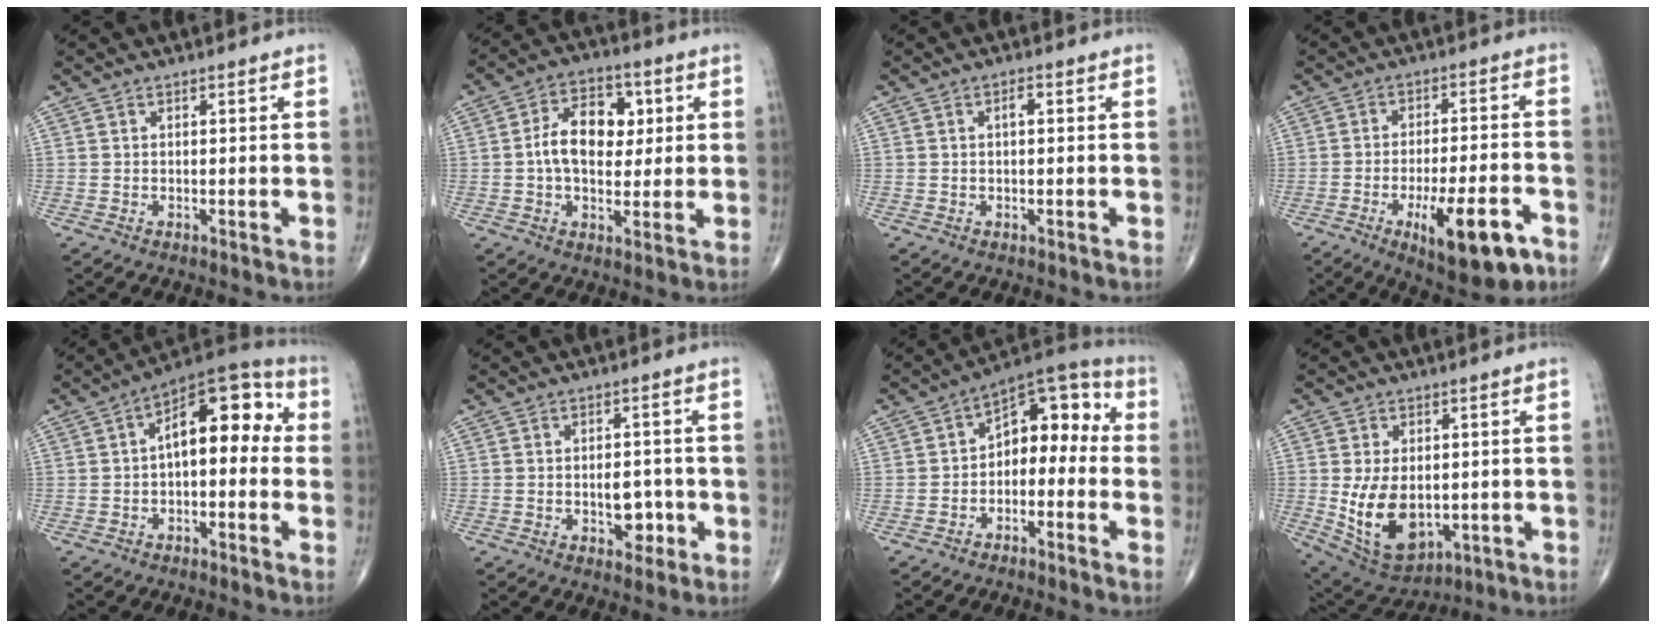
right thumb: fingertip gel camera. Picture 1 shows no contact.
{"total": 11.4, "force": [1.3, 7.5, 8.5], "torque": [-0.112, 0.012, 0.015]}
{"total": 1.5, "force": [0.2, 0.7, 1.3], "torque": [-0.022, 0.004, 0.002]}
{"total": 14.3, "force": [-6.7, 4.7, 11.7], "torque": [-0.168, 0.022, -0.093]}
{"total": 13.3, "force": [0.8, 7.0, 11.2], "torque": [-0.130, 0.047, -0.003]}
{"total": 4.9, "force": [-1.4, 3.1, 3.5], "torque": [-0.021, 0.008, -0.015]}
{"total": 11.2, "force": [-1.5, 7.2, 8.4], "torque": [-0.080, 0.056, -0.040]}
{"total": 12.8, "force": [-1.4, 8.1, 9.8], "torque": [-0.155, -0.007, 0.003]}